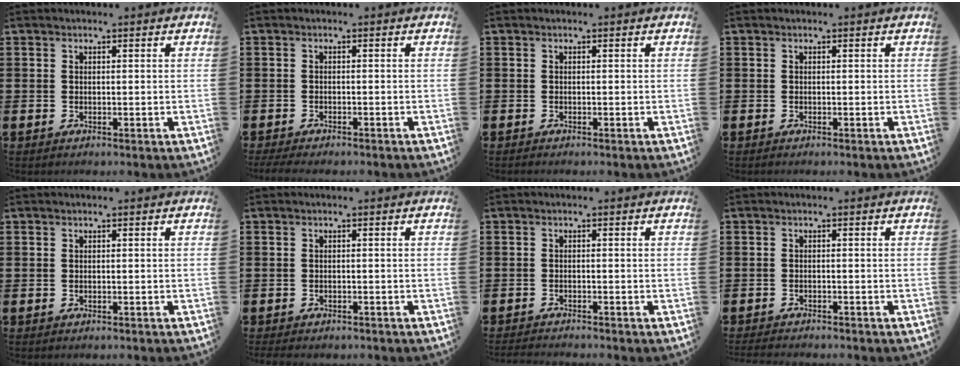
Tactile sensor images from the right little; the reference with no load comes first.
{"total": 1.1, "force": [-1.0, 0.2, 0.5], "torque": [-0.010, 0.000, -0.021]}
{"total": 0.0}
{"total": 0.0}
{"total": 0.0}
{"total": 0.7, "force": [-0.6, 0.1, 0.0], "torque": [-0.001, -0.001, -0.014]}
{"total": 1.0, "force": [-1.0, -0.1, 0.1], "torque": [-0.001, 0.000, -0.021]}
{"total": 1.3, "force": [-1.3, 0.0, 0.0], "torque": [-0.004, 0.001, -0.025]}